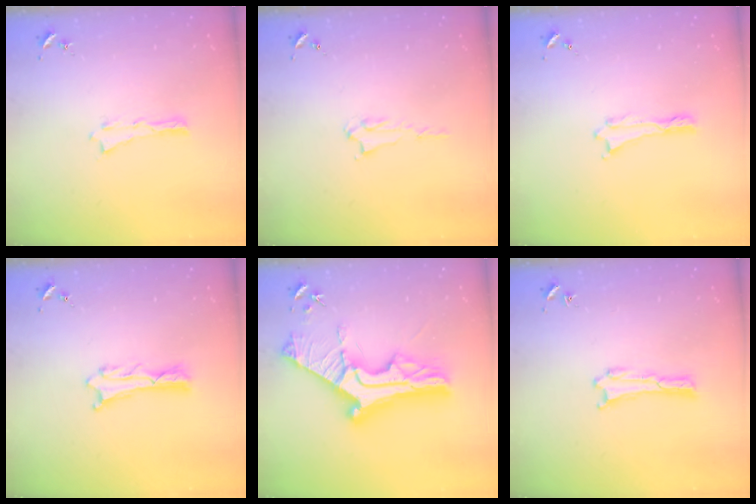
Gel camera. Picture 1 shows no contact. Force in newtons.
{"total": 2.2, "press": 2.2, "slide": 0.4}
{"total": 0.0}
{"total": 1.3, "press": 1.2, "slide": 0.1}
{"total": 13.9, "press": 13.9, "slide": 1.2}
{"total": 0.0}